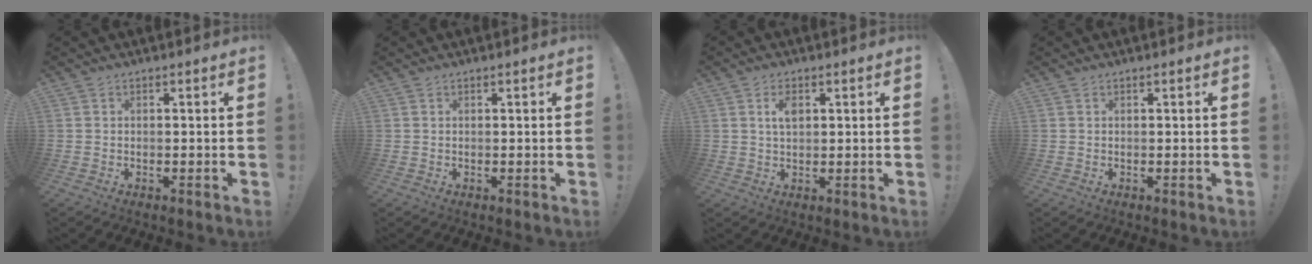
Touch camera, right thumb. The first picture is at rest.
{"total": 0.0}
{"total": 3.7, "force": [1.1, 2.2, 2.8], "torque": [-0.050, 0.003, 0.017]}
{"total": 0.0}